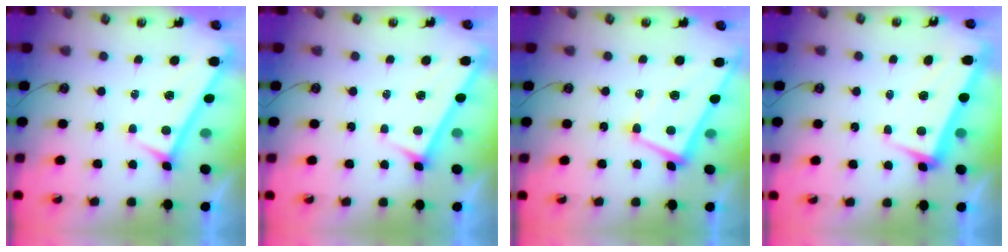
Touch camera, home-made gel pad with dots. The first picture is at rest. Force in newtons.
{"total": 3.4, "press": 3.4, "slide": 0.2}
{"total": 2.1, "press": 2.0, "slide": 0.7}
{"total": 2.1, "press": 0.6, "slide": 2.0}